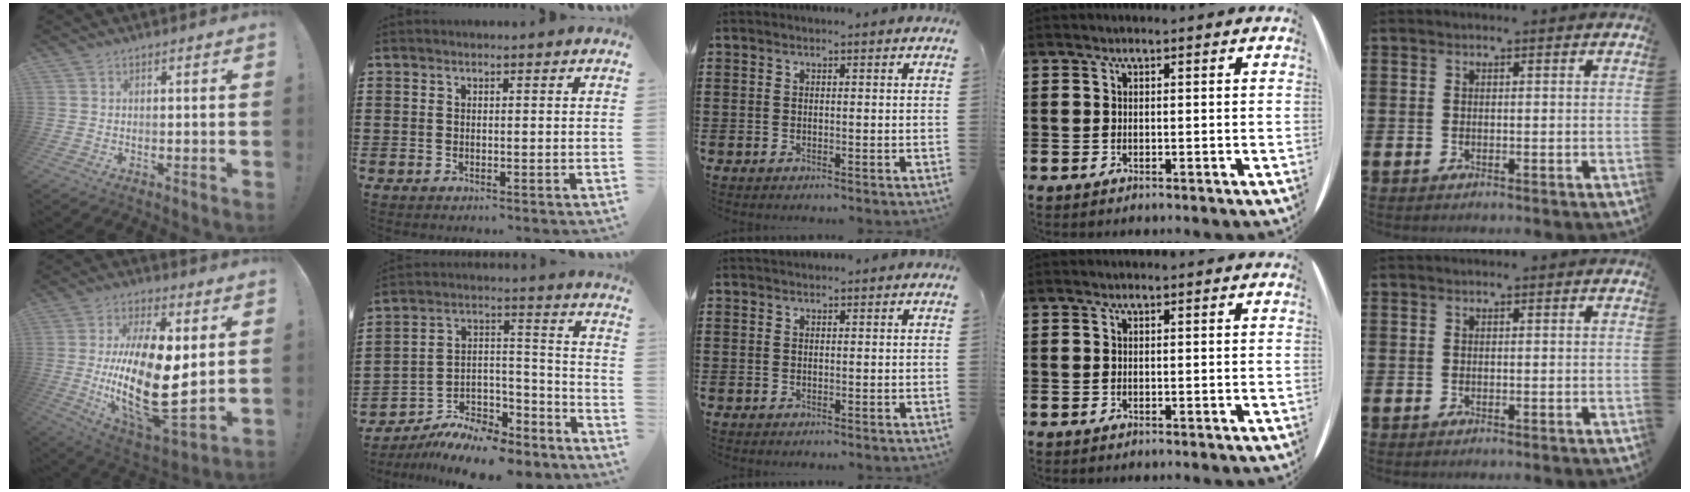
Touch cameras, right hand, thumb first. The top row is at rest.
{"thumb": {"total": 24.2, "force": [0.8, 10.9, 21.6], "torque": [-0.407, -0.034, 0.021]}, "index": {"total": 9.7, "force": [-8.7, 2.9, 3.1], "torque": [-0.045, 0.032, -0.164]}, "middle": {"total": 0.6, "force": [0.5, 0.2, 0.0], "torque": [-0.001, -0.001, 0.012]}}